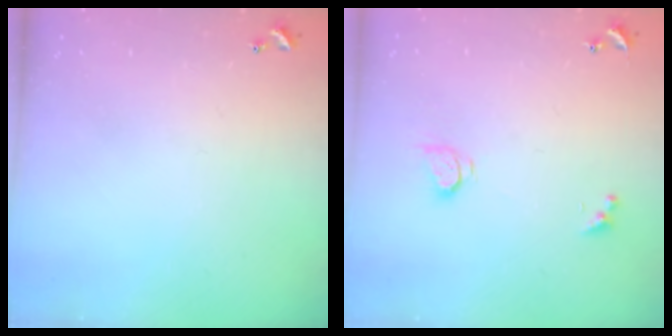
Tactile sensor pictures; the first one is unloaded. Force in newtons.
{"total": 2.7, "press": 2.7, "slide": 0.3}